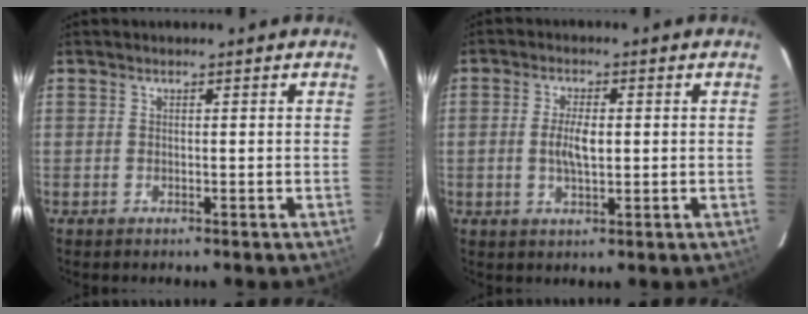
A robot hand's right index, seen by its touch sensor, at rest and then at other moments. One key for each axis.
{"total": 4.5, "fx": 0.0, "fy": 1.9, "fz": 4.1, "tx": -0.079, "ty": 0.000, "tz": 0.002}